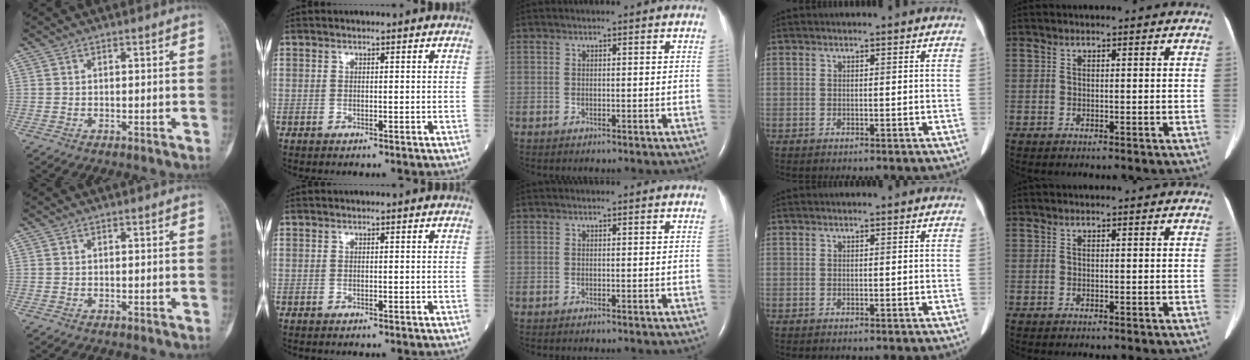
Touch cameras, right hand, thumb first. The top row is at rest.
{}